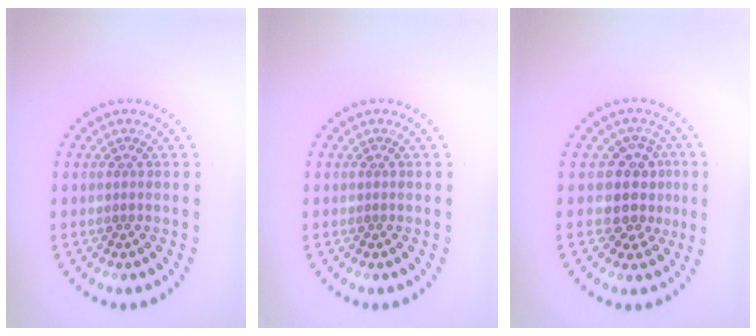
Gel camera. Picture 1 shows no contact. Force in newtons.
{"total": 0.0}
{"total": 3.6, "press": 3.0, "slide": 2.0}